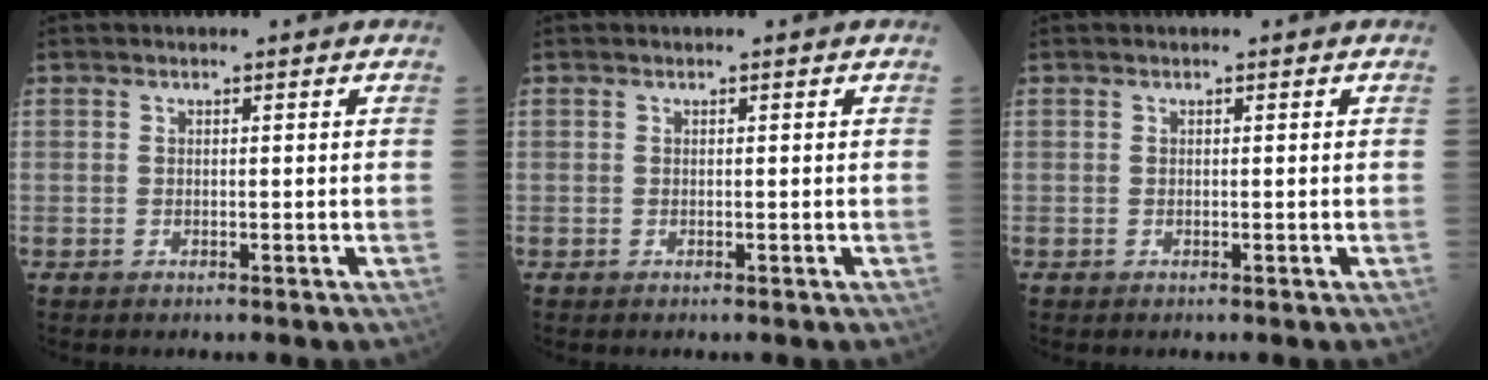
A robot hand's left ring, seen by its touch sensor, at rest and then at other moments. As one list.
[{"total": 0.0}, {"total": 0.0}]